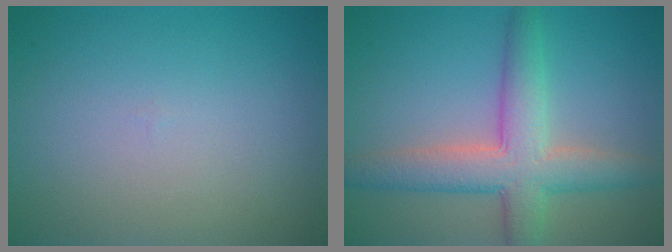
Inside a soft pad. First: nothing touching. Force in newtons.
{"total": 6.2, "press": 6.2, "slide": 0.2}